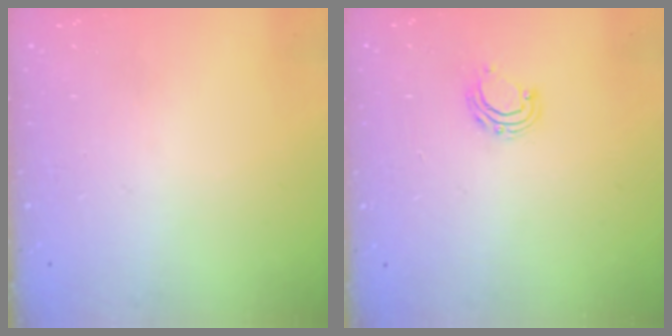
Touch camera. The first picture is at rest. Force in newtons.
{"total": 6.6, "press": 6.6, "slide": 0.7}